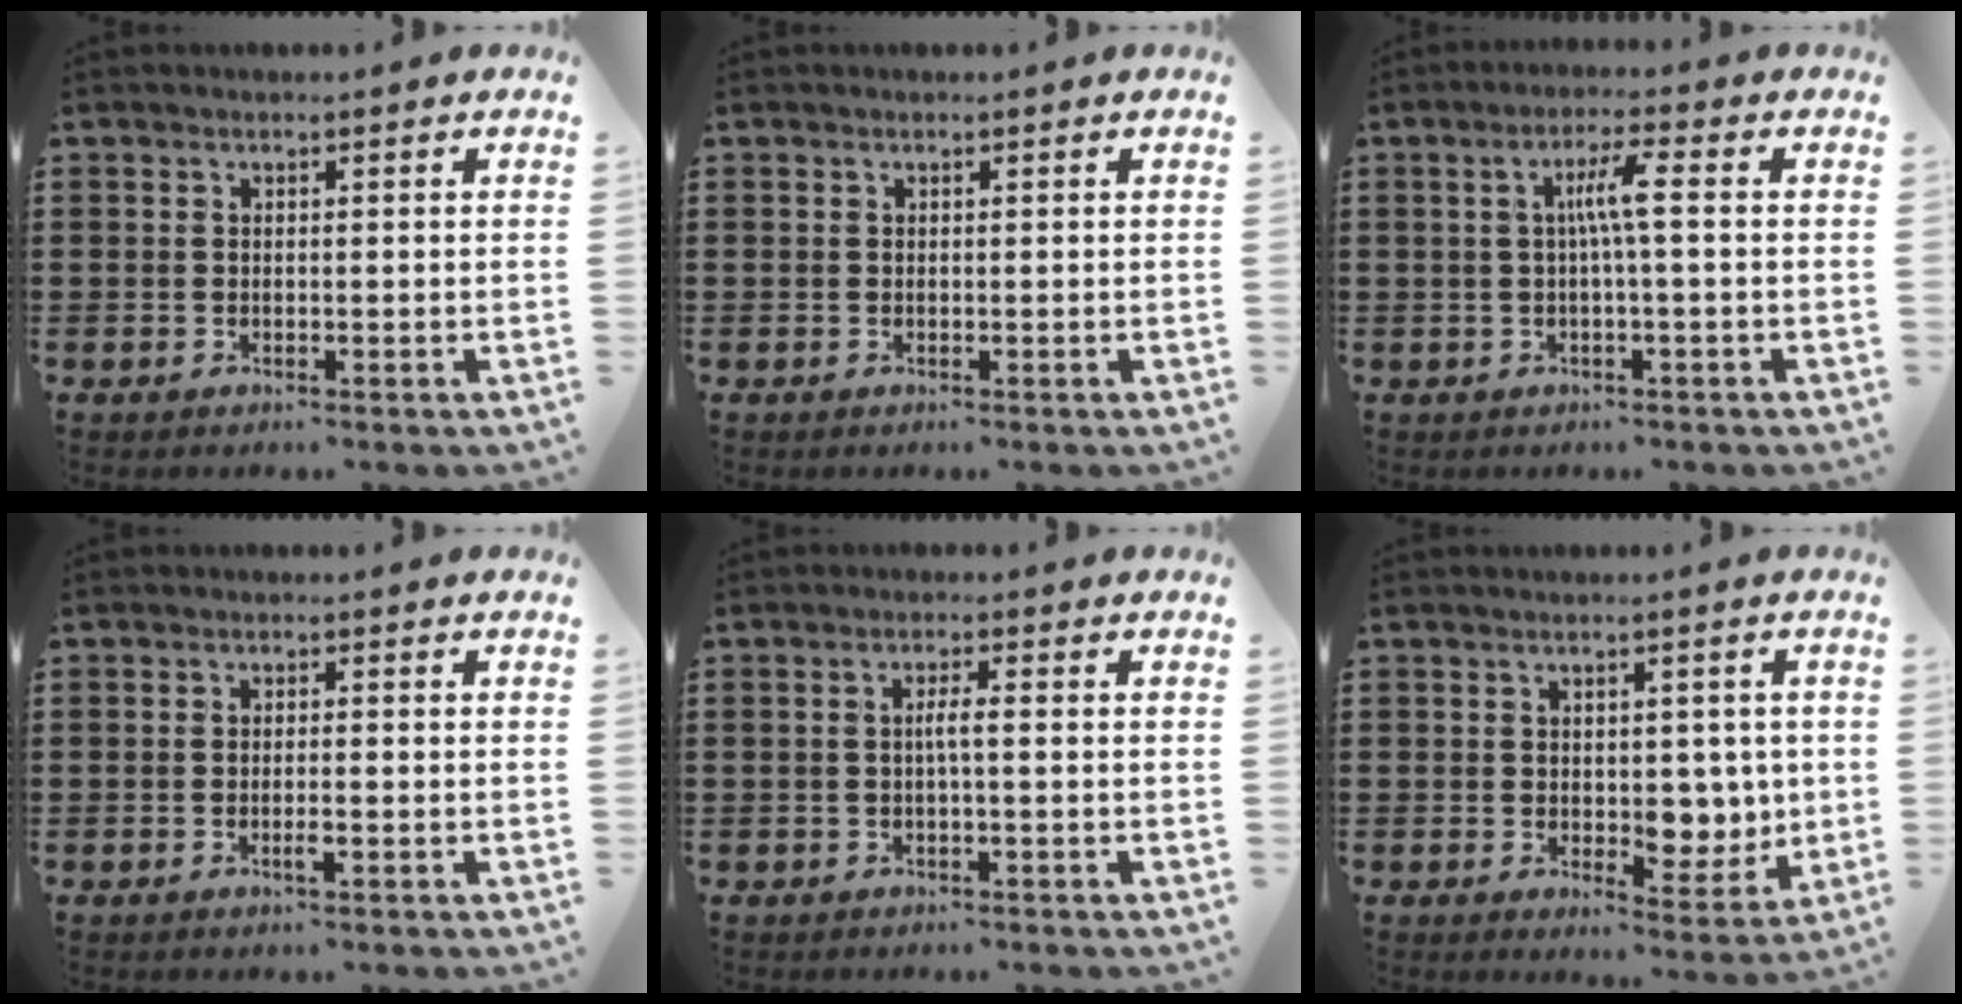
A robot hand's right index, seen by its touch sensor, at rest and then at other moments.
{"total": 0.0}
{"total": 4.5, "force": [0.1, 0.1, 4.5], "torque": [-0.085, 0.004, -0.004]}
{"total": 1.7, "force": [-0.8, 0.2, 1.5], "torque": [-0.033, -0.004, -0.017]}
{"total": 2.1, "force": [-0.3, 0.0, 2.0], "torque": [-0.039, 0.000, -0.008]}
{"total": 5.4, "force": [0.6, 4.0, 3.5], "torque": [-0.044, -0.002, 0.007]}